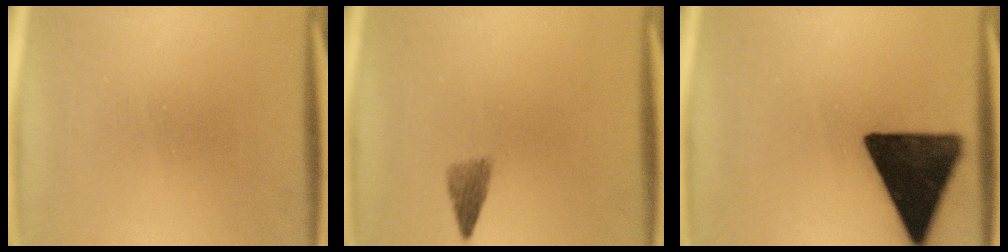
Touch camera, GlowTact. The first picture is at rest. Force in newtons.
{"total": 2.2}
{"total": 16.6}